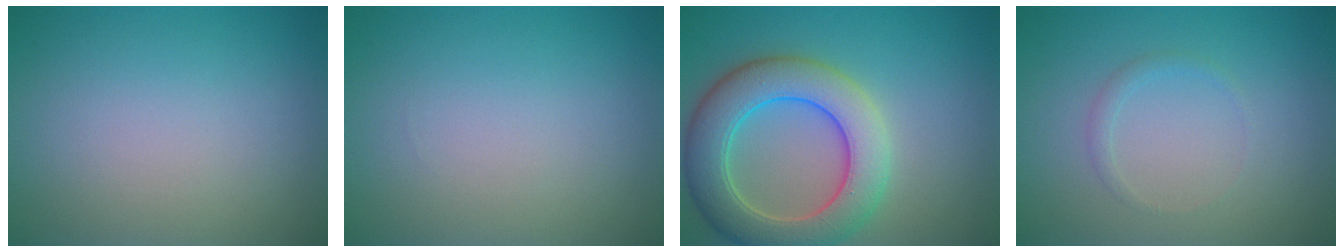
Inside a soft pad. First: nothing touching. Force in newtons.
{"total": 0.0}
{"total": 7.9, "press": 7.9, "slide": 0.2}
{"total": 0.9, "press": 0.9, "slide": 0.1}